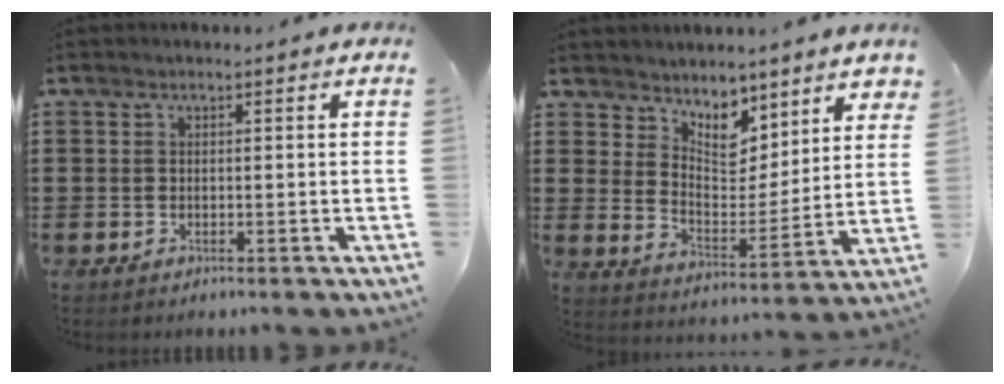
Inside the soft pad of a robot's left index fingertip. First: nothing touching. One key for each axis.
{"total": 6.3, "fx": 5.7, "fy": 2.4, "fz": 1.3, "tx": -0.041, "ty": -0.040, "tz": 0.098}